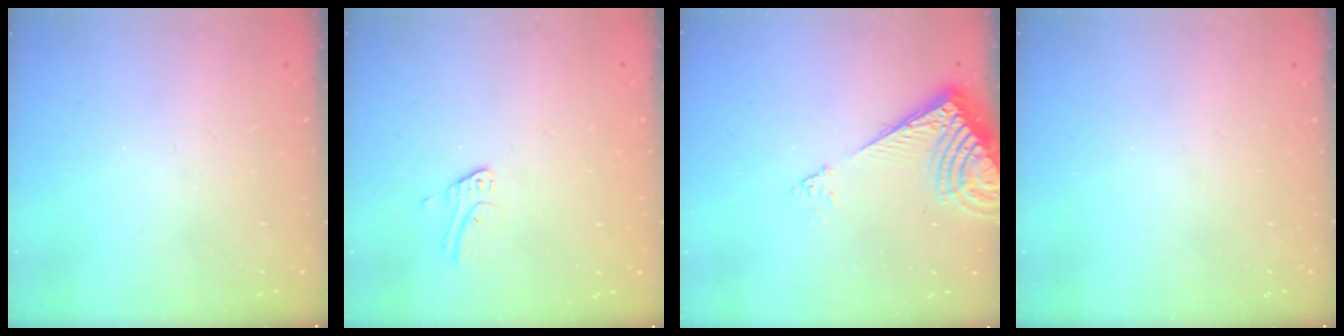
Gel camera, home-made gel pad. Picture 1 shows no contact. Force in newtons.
{"total": 3.4, "press": 3.4, "slide": 0.4}
{"total": 8.8, "press": 8.7, "slide": 1.0}
{"total": 0.0}